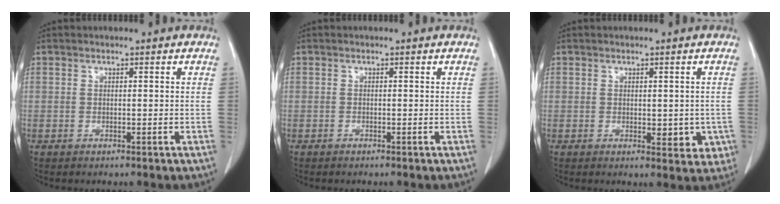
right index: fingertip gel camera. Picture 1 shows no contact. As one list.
[{"total": 0.0}, {"total": 4.2, "force": [-0.5, 2.5, 3.3], "torque": [-0.020, -0.005, 0.000]}]